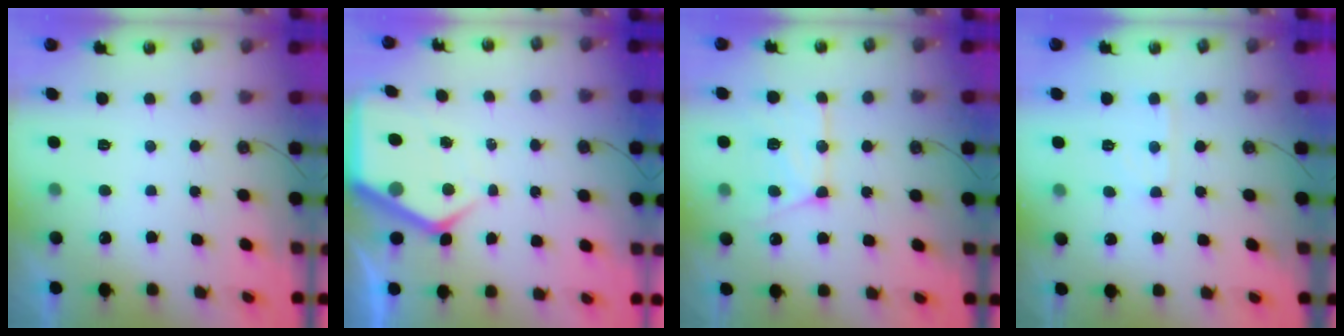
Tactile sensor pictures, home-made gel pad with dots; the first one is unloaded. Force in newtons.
{"total": 7.2, "press": 7.2, "slide": 0.6}
{"total": 14.0, "press": 14.0, "slide": 1.4}
{"total": 4.1, "press": 4.1, "slide": 0.6}